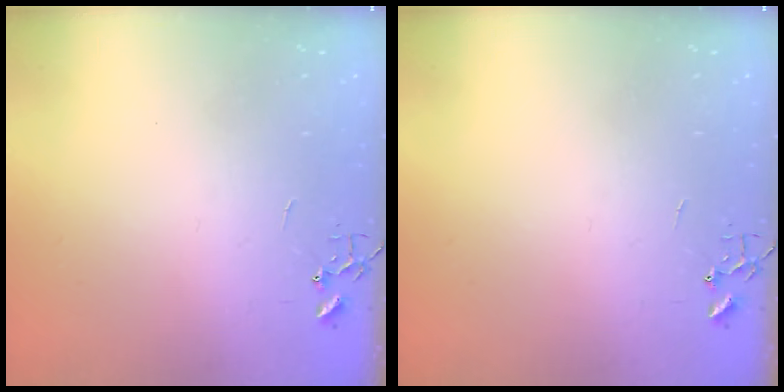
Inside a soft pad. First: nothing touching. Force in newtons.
{"total": 0.0}